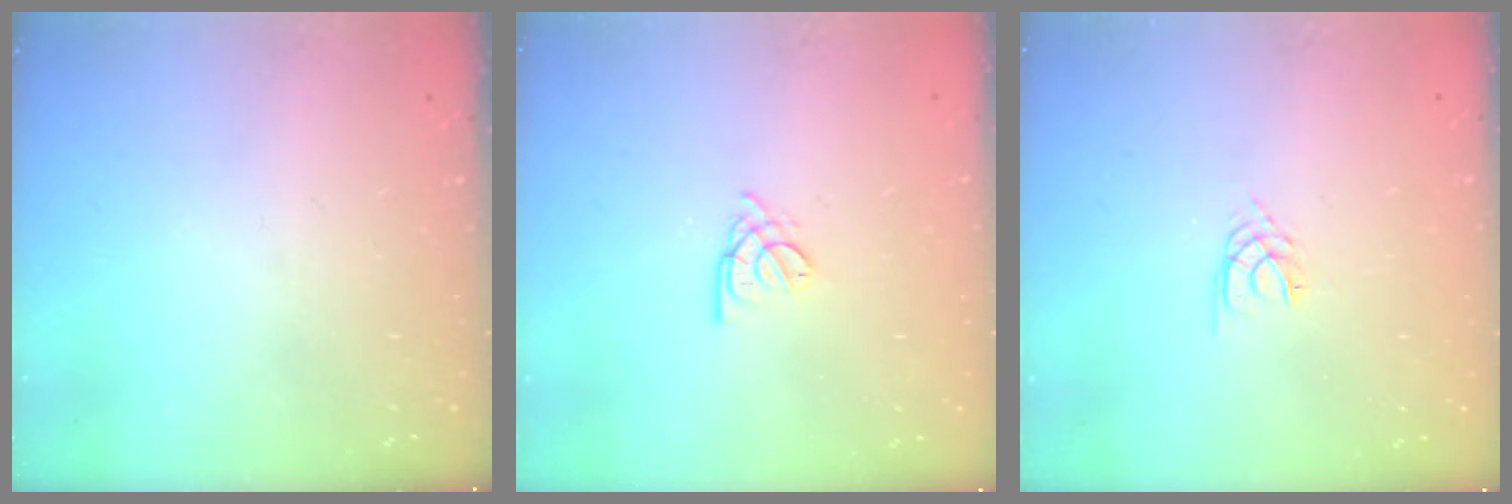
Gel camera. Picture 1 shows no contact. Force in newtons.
{"total": 2.3, "press": 2.3, "slide": 0.5}
{"total": 2.1, "press": 2.1, "slide": 0.3}